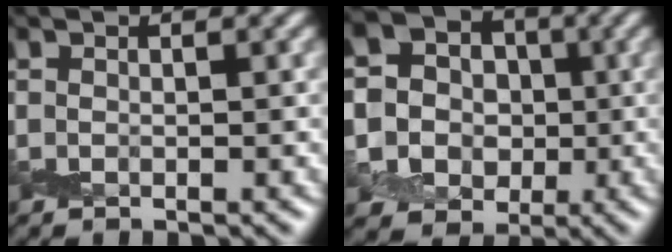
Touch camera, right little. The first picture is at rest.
{"total": 8.5, "force": [-0.4, 8.1, 2.5], "torque": [-0.066, 0.016, -0.032]}